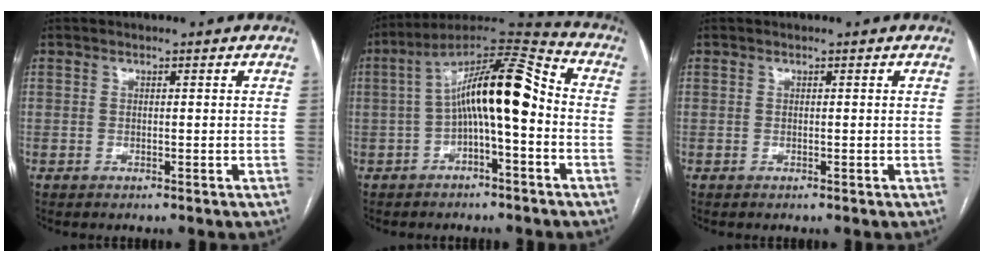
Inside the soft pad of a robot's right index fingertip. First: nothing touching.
{"total": 13.8, "force": [-0.7, 2.8, 13.5], "torque": [-0.228, 0.049, -0.013]}
{"total": 0.0}